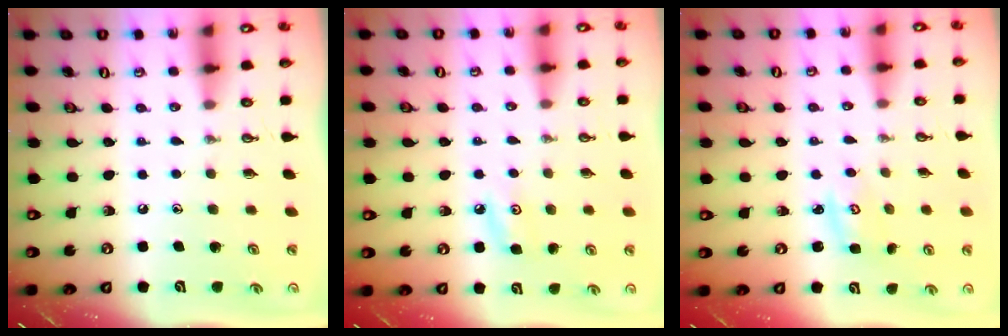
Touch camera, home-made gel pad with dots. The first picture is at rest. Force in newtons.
{"total": 4.9, "press": 4.8, "slide": 0.7}
{"total": 2.8, "press": 2.8, "slide": 0.4}